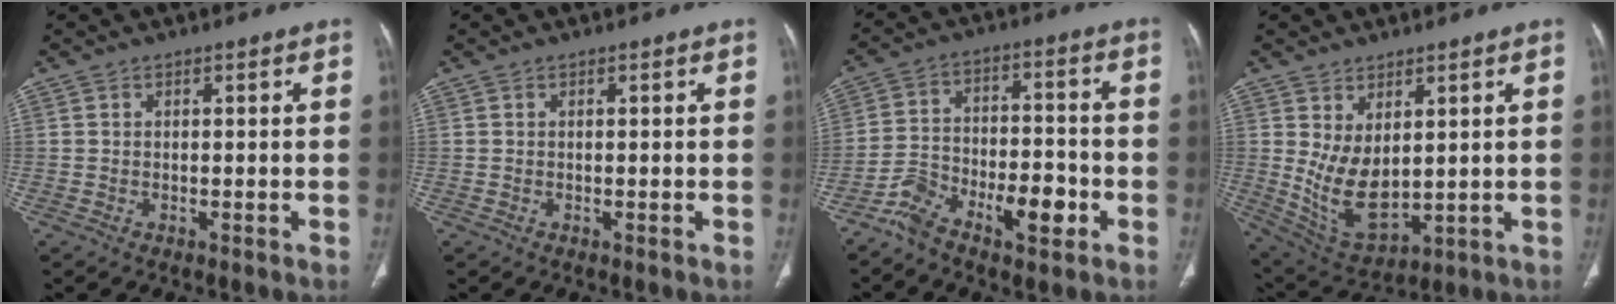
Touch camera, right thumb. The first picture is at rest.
{"total": 0.0}
{"total": 10.4, "force": [-5.9, 4.4, 7.3], "torque": [-0.122, 0.041, -0.102]}
{"total": 10.1, "force": [1.7, 5.8, 8.1], "torque": [-0.134, -0.025, 0.058]}